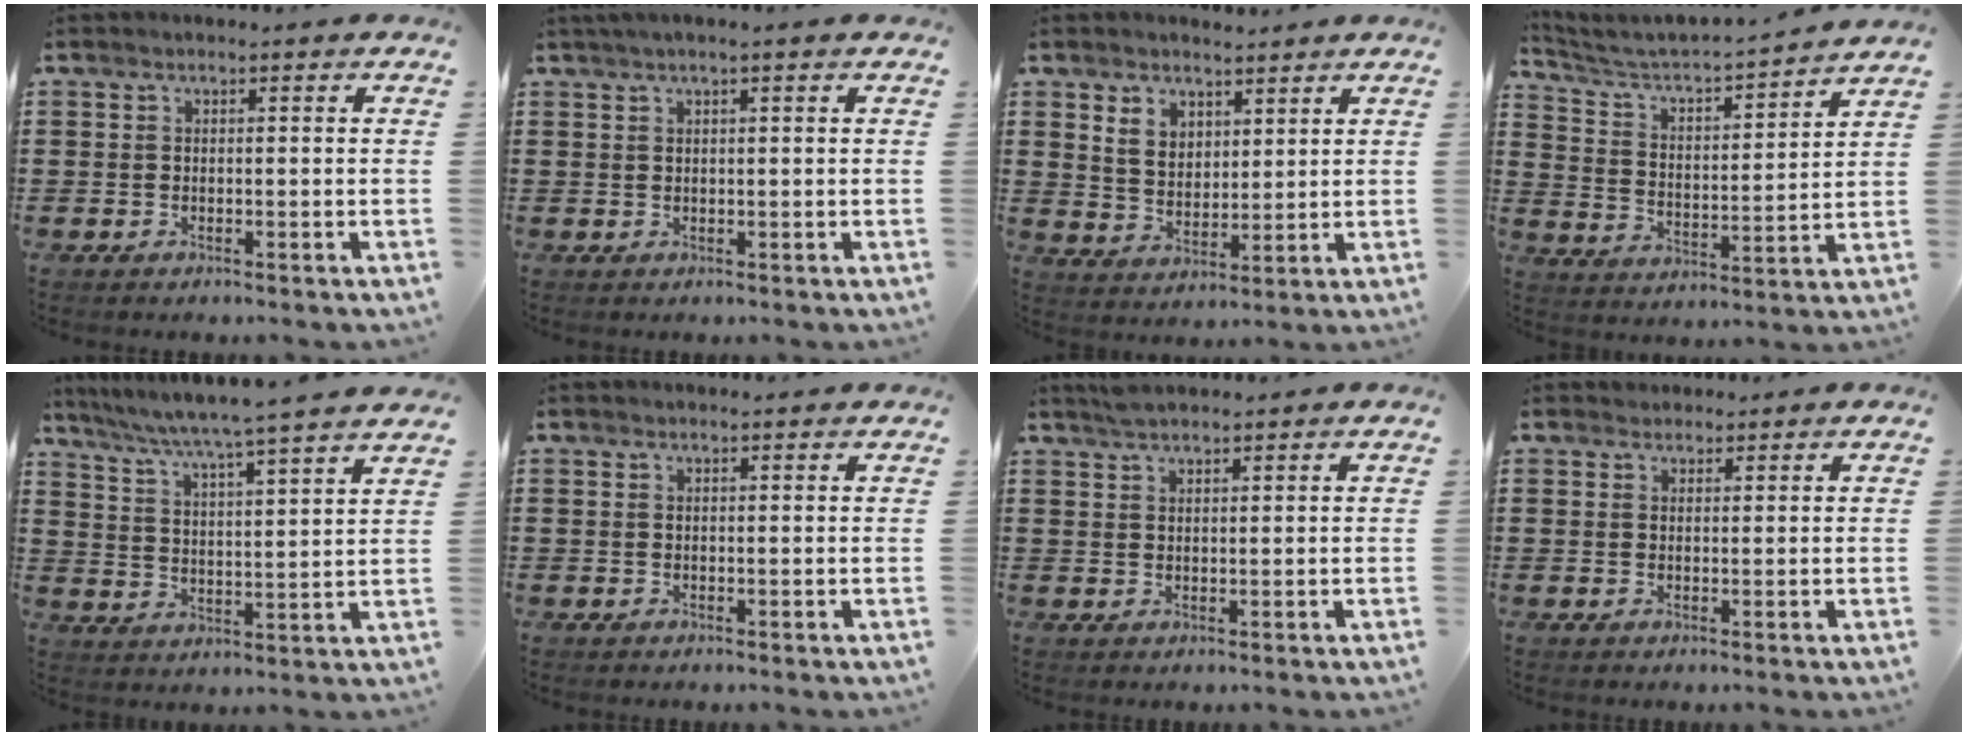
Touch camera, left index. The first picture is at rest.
{"total": 1.4, "force": [0.7, -0.1, 1.1], "torque": [-0.021, 0.000, 0.014]}
{"total": 5.2, "force": [3.7, 3.3, 1.4], "torque": [-0.037, 0.000, 0.068]}
{"total": 3.4, "force": [3.1, 0.3, 1.5], "torque": [-0.047, -0.034, 0.041]}
{"total": 4.9, "force": [4.4, -1.2, 1.9], "torque": [-0.060, -0.041, 0.065]}
{"total": 0.6, "force": [0.6, 0.1, 0.1], "torque": [-0.003, 0.000, 0.012]}
{"total": 2.3, "force": [2.2, 0.3, 0.7], "torque": [-0.018, 0.002, 0.042]}
{"total": 1.5, "force": [1.3, 0.7, -0.1], "torque": [-0.002, 0.004, 0.028]}